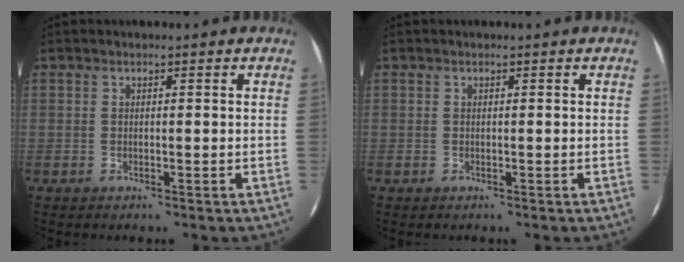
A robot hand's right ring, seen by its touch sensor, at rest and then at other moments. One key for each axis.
{"total": 0.0}